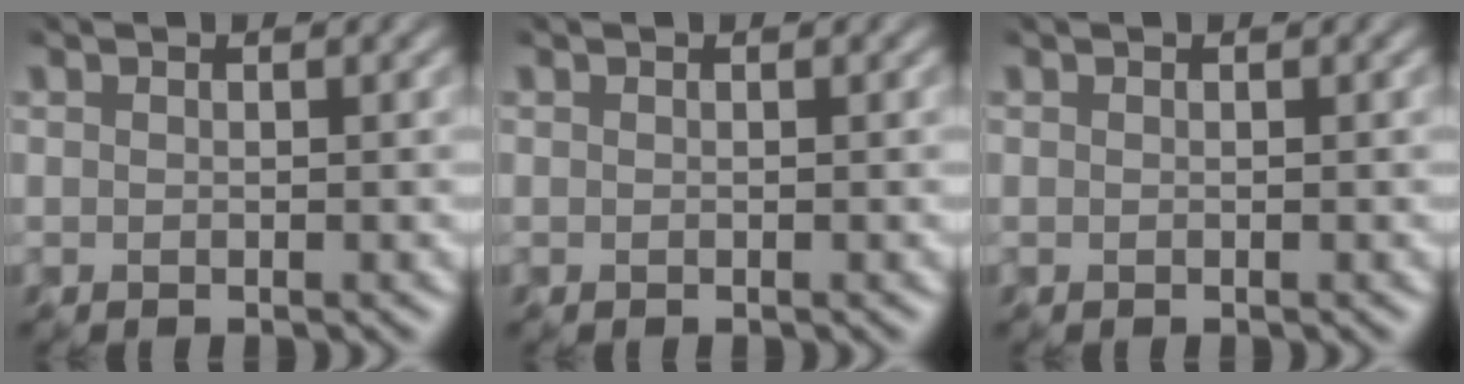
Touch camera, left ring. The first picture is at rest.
{"total": 0.0}
{"total": 0.0}